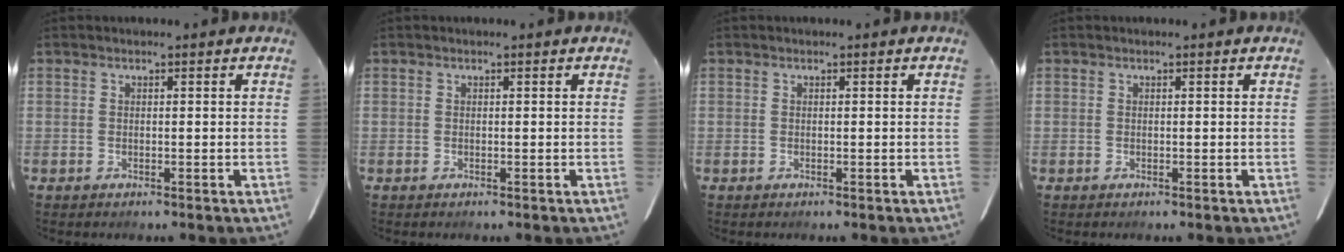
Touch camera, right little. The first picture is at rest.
{"total": 0.0}
{"total": 0.0}
{"total": 0.0}